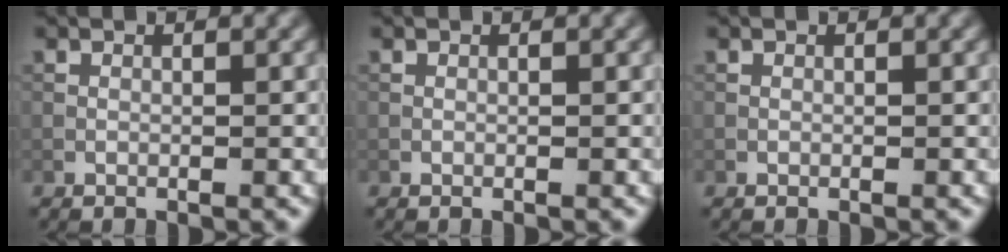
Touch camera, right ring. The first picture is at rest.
{"total": 0.0}
{"total": 0.0}